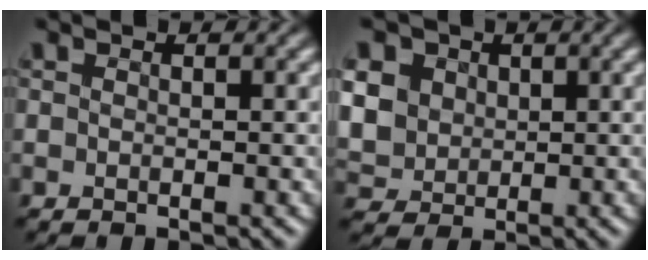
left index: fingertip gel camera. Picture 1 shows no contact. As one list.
[{"total": 7.7, "force": [2.4, 6.4, 3.6], "torque": [-0.115, 0.024, 0.050]}]